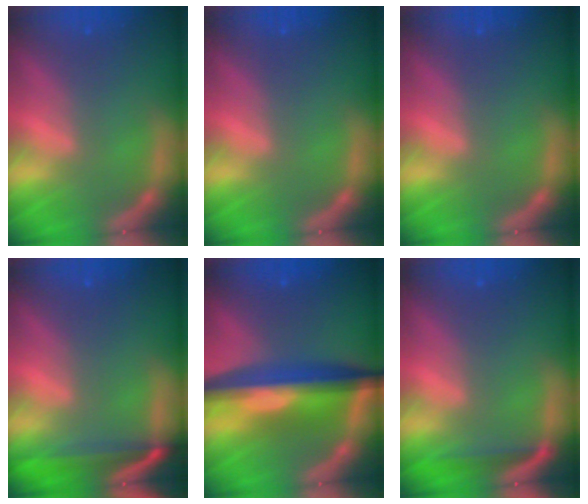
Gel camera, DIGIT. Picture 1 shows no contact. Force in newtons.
{"total": 0.0}
{"total": 0.0}
{"total": 5.5}
{"total": 9.6}
{"total": 2.5}